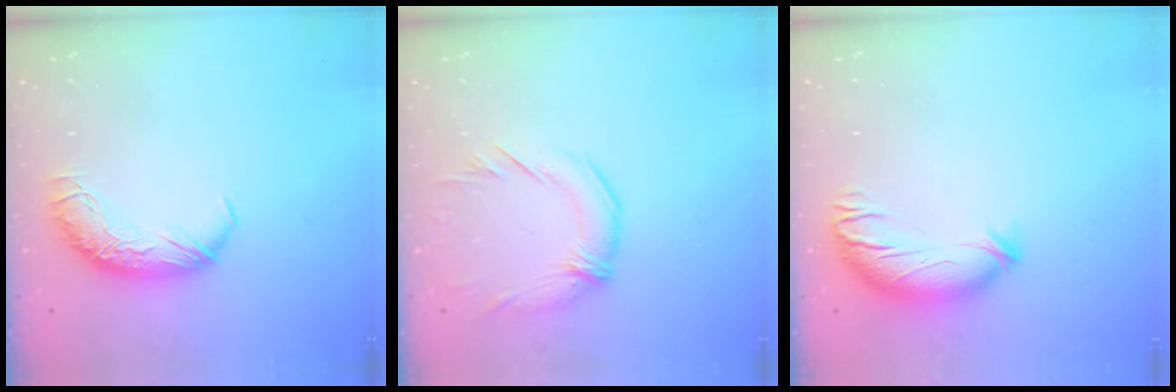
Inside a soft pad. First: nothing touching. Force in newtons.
{"total": 2.8, "press": 1.9, "slide": 2.2}
{"total": 3.8, "press": 2.8, "slide": 2.5}